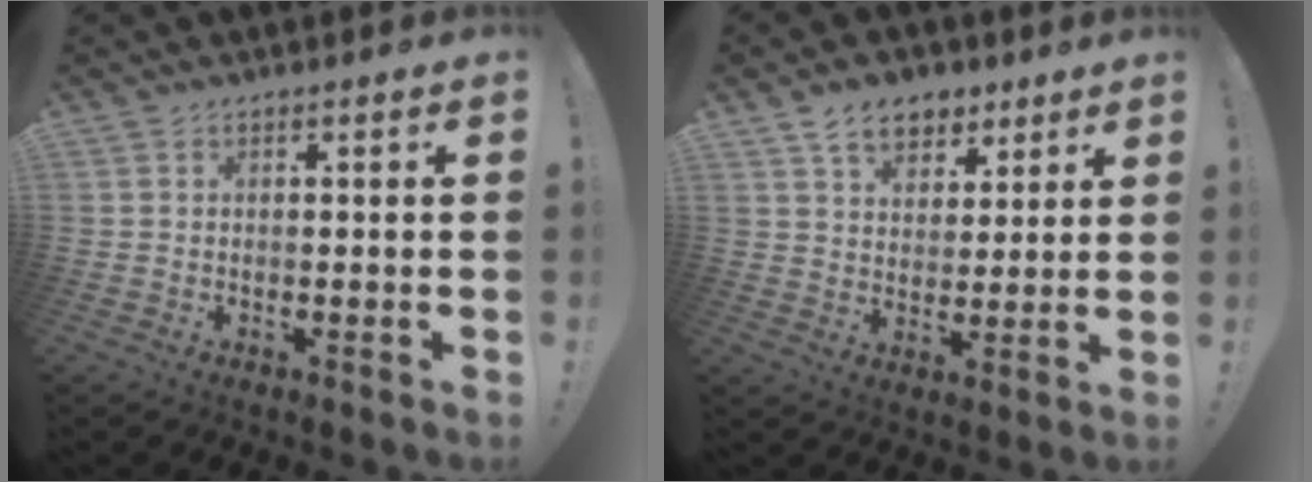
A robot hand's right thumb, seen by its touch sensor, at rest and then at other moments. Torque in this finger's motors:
{"motor_torque": [0.32, 1.85, 0.82, 0.63, -0.02]}